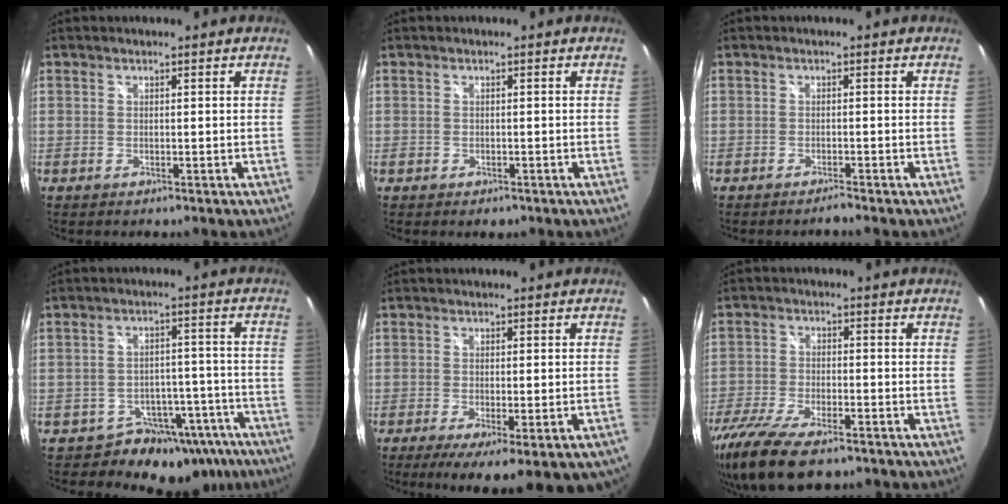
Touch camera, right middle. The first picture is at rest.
{"total": 1.7, "force": [-0.9, 1.2, 0.7], "torque": [-0.014, -0.004, -0.012]}
{"total": 1.4, "force": [-1.3, -0.1, 0.4], "torque": [-0.011, -0.004, -0.024]}
{"total": 12.7, "force": [-9.4, 8.2, 2.4], "torque": [-0.023, 0.040, -0.108]}
{"total": 10.5, "force": [-5.7, 2.4, 8.5], "torque": [-0.135, -0.041, -0.071]}
{"total": 16.2, "force": [-11.7, 5.7, 9.6], "torque": [-0.218, -0.054, -0.207]}